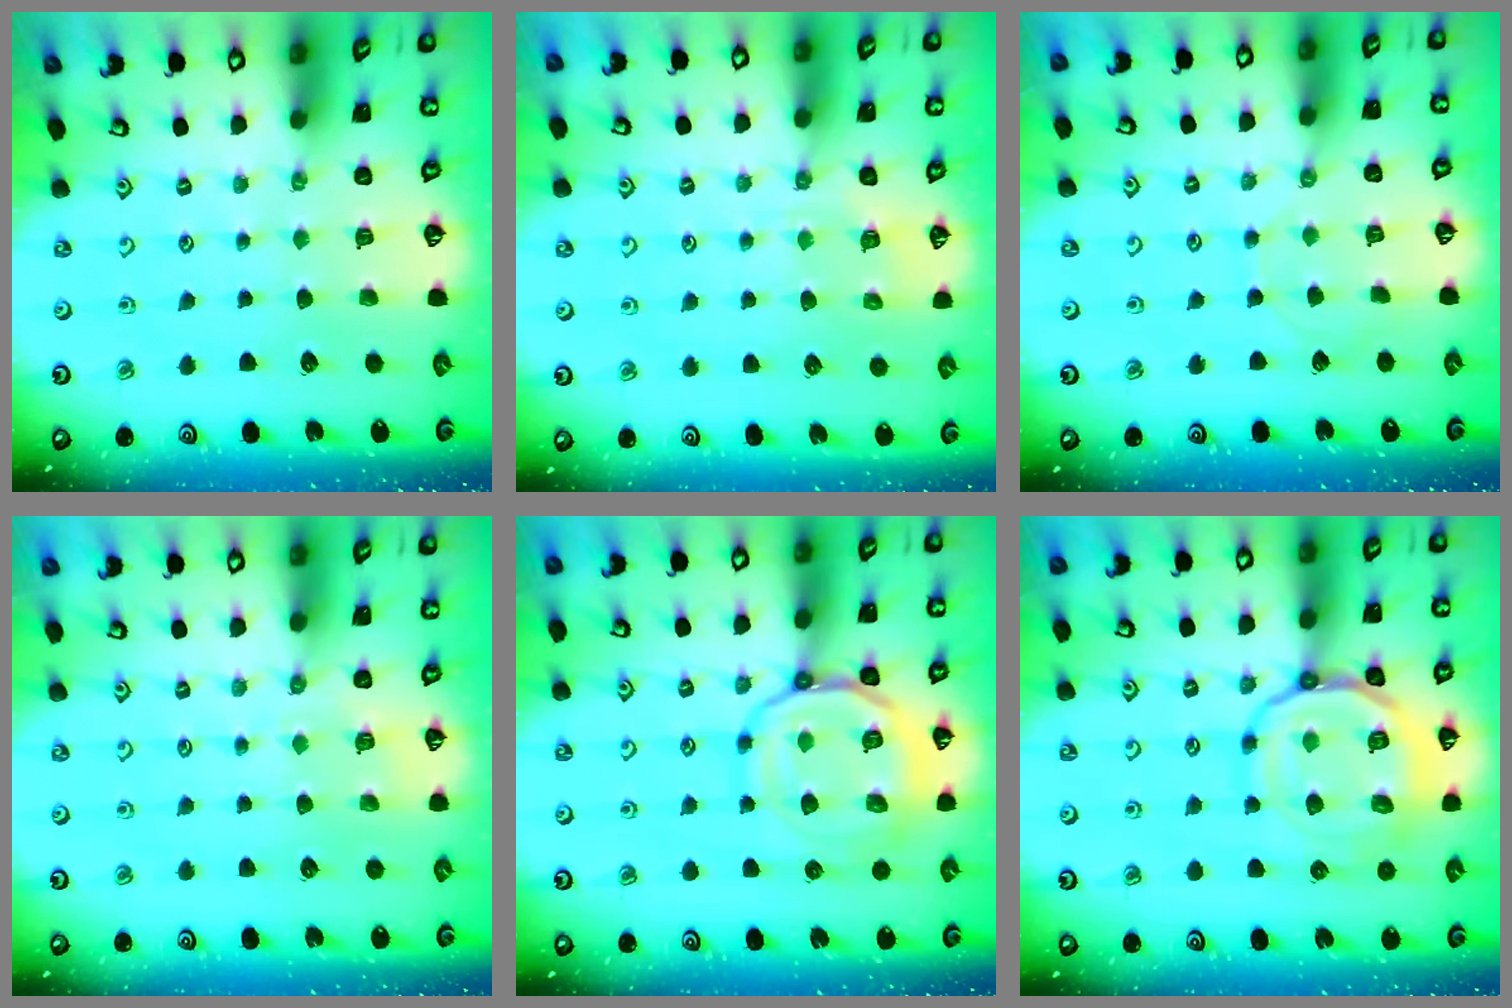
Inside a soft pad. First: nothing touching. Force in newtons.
{"total": 5.3, "press": 5.2, "slide": 0.8}
{"total": 4.1, "press": 4.1, "slide": 0.4}
{"total": 4.3, "press": 4.2, "slide": 0.9}
{"total": 15.7, "press": 15.7, "slide": 1.5}
{"total": 18.3, "press": 18.2, "slide": 1.9}